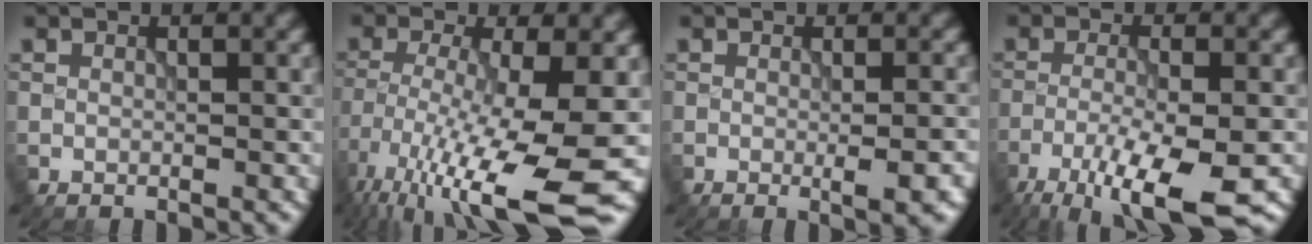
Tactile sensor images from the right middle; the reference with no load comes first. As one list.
[{"total": 13.5, "force": [-6.3, 3.3, 11.5], "torque": [-0.226, -0.029, -0.101]}, {"total": 3.4, "force": [-0.7, 0.9, 3.2], "torque": [-0.038, -0.003, -0.007]}, {"total": 8.1, "force": [-4.9, 1.6, 6.2], "torque": [-0.114, -0.013, -0.092]}]